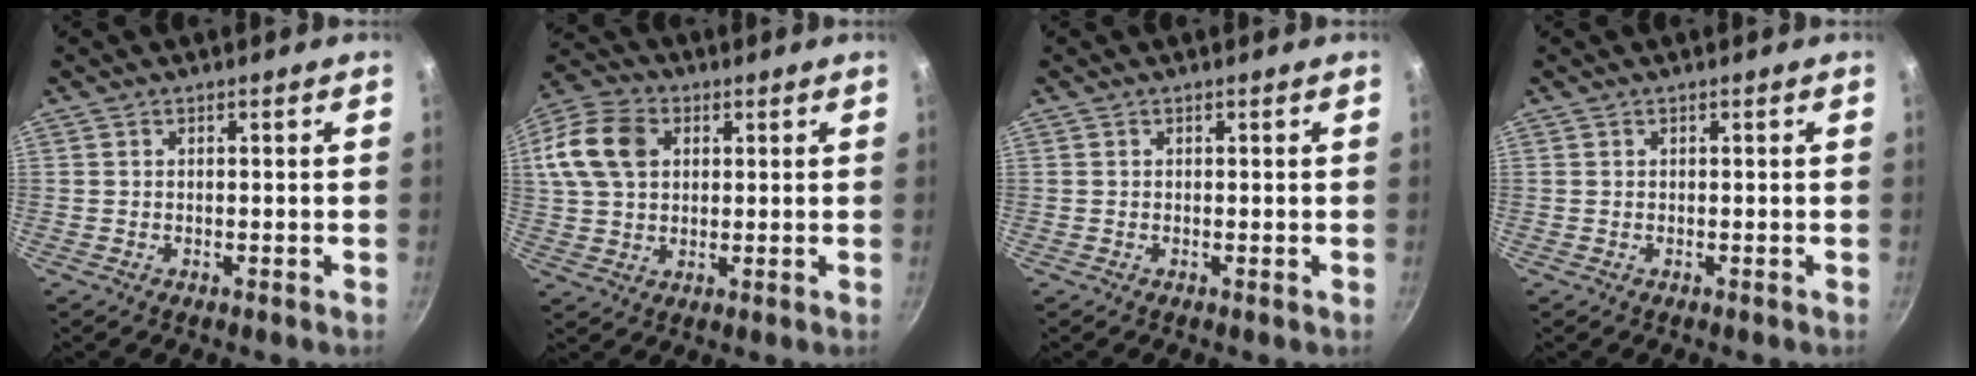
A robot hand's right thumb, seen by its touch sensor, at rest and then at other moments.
{"total": 14.5, "force": [3.6, 10.7, 9.1], "torque": [-0.182, 0.019, 0.056]}
{"total": 0.0}
{"total": 0.0}